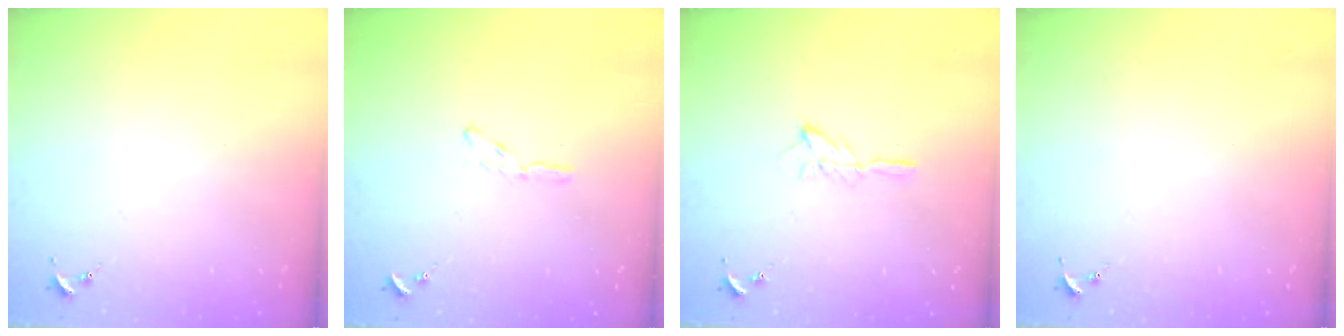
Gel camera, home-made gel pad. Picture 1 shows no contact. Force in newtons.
{"total": 3.0, "press": 3.0, "slide": 0.3}
{"total": 6.4, "press": 6.4, "slide": 0.7}
{"total": 0.0}